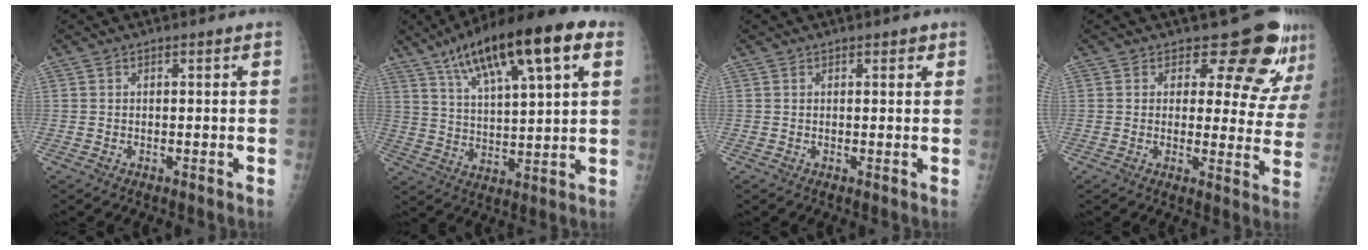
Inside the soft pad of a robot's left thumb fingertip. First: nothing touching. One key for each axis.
{"total": 21.1, "fx": 10.7, "fy": 6.1, "fz": 17.1, "tx": -0.263, "ty": -0.007, "tz": 0.176}
{"total": 1.4, "fx": 0.8, "fy": 0.6, "fz": 1.0, "tx": -0.005, "ty": -0.001, "tz": 0.008}
{"total": 11.8, "fx": 10.1, "fy": 5.0, "fz": 3.4, "tx": 0.003, "ty": -0.074, "tz": 0.100}